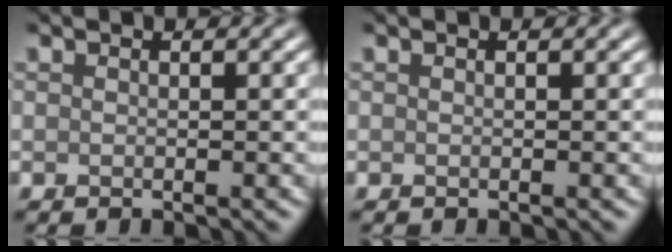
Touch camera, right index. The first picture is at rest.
{"total": 0.0}